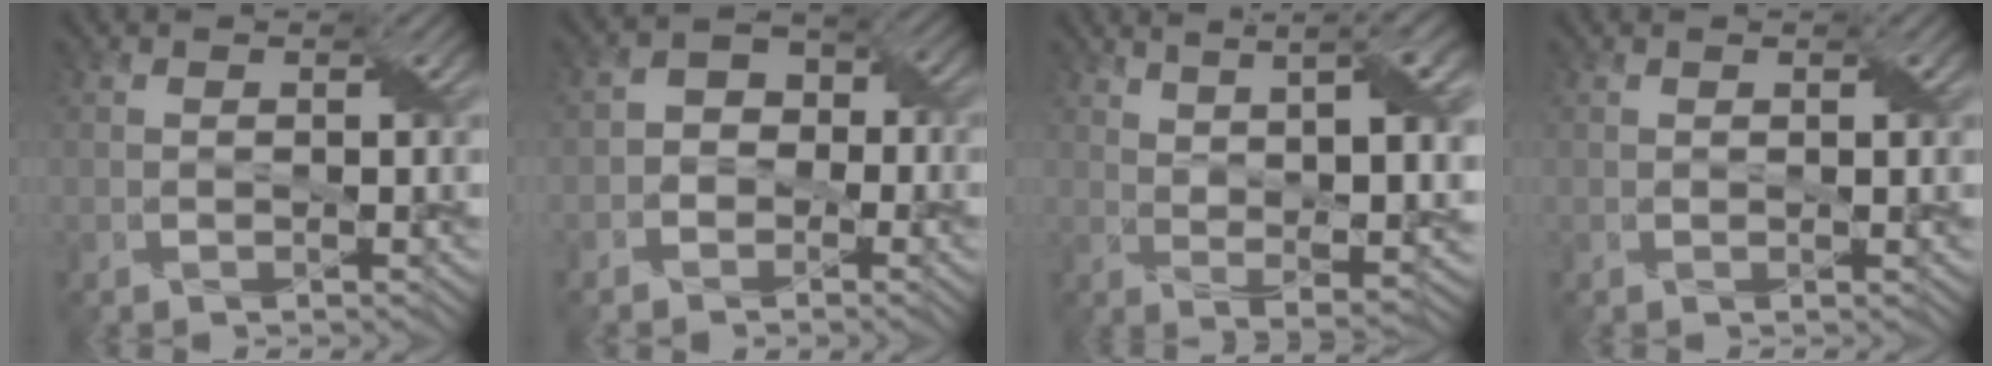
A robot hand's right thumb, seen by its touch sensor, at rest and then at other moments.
{"total": 3.5, "force": [-1.4, 2.9, 1.4], "torque": [-0.023, 0.008, -0.038]}
{"total": 12.7, "force": [4.9, 4.0, 11.0], "torque": [-0.171, 0.013, 0.073]}
{"total": 0.8, "force": [0.4, 0.3, 0.6], "torque": [-0.011, 0.001, 0.008]}